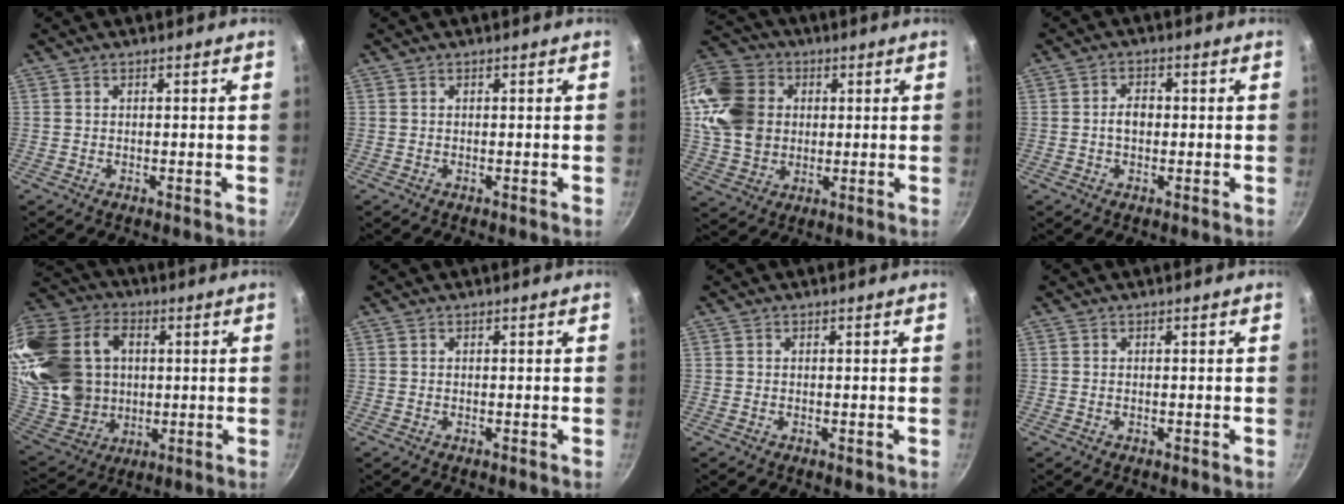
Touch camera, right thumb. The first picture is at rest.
{"total": 0.0}
{"total": 18.0, "force": [3.2, 14.7, 9.8], "torque": [-0.188, 0.018, 0.059]}
{"total": 3.4, "force": [-0.2, 2.4, 2.4], "torque": [-0.026, 0.012, -0.006]}
{"total": 30.3, "force": [5.2, 23.2, 18.8], "torque": [-0.409, 0.025, 0.110]}
{"total": 0.0}
{"total": 0.5, "force": [-0.1, 0.3, 0.4], "torque": [-0.004, 0.000, -0.002]}
{"total": 0.0}